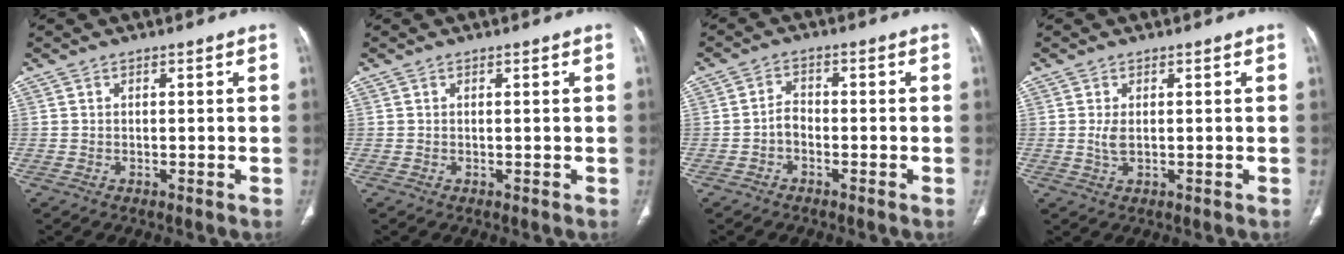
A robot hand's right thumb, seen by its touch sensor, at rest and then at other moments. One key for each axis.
{"total": 0.0}
{"total": 2.7, "fx": -1.2, "fy": 1.8, "fz": 1.6, "tx": -0.022, "ty": 0.014, "tz": -0.029}
{"total": 2.1, "fx": 0.2, "fy": 0.9, "fz": 1.9, "tx": -0.046, "ty": -0.004, "tz": 0.007}